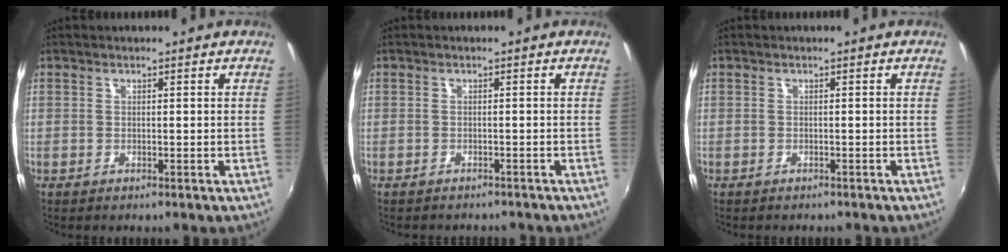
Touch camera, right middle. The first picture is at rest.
{"total": 3.4, "force": [-3.1, 1.0, 0.9], "torque": [-0.024, -0.013, -0.042]}
{"total": 1.1, "force": [-1.0, 0.4, 0.2], "torque": [-0.009, -0.005, -0.013]}